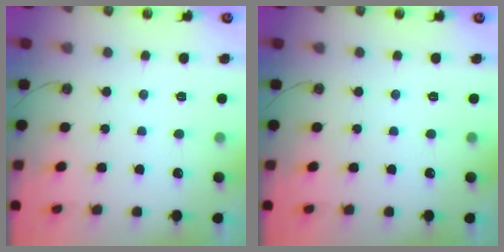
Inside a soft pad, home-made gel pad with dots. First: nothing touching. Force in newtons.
{"total": 0.0}